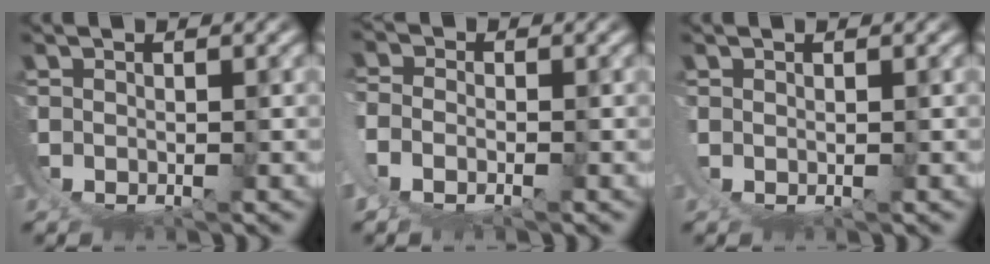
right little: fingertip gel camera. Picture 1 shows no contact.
{"total": 3.8, "force": [0.9, 3.1, 2.0], "torque": [-0.061, -0.008, 0.013]}
{"total": 0.9, "force": [0.8, -0.5, 0.0], "torque": [-0.001, 0.000, 0.012]}